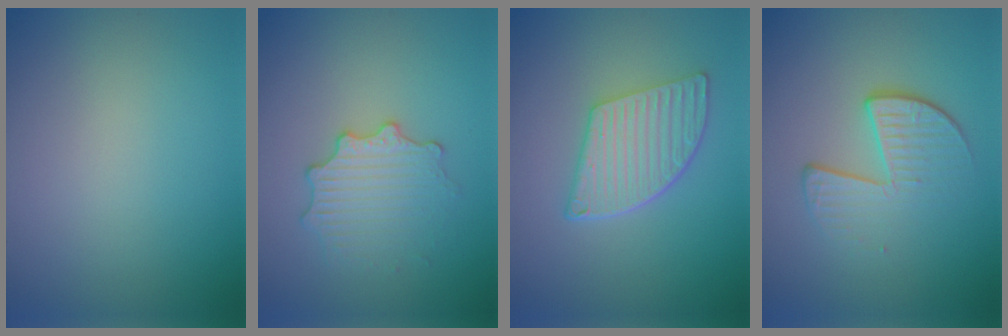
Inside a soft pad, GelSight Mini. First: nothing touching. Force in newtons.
{"total": 2.9, "press": 2.8, "slide": 0.9}
{"total": 5.4, "press": 4.2, "slide": 3.3}
{"total": 4.3, "press": 2.8, "slide": 3.3}